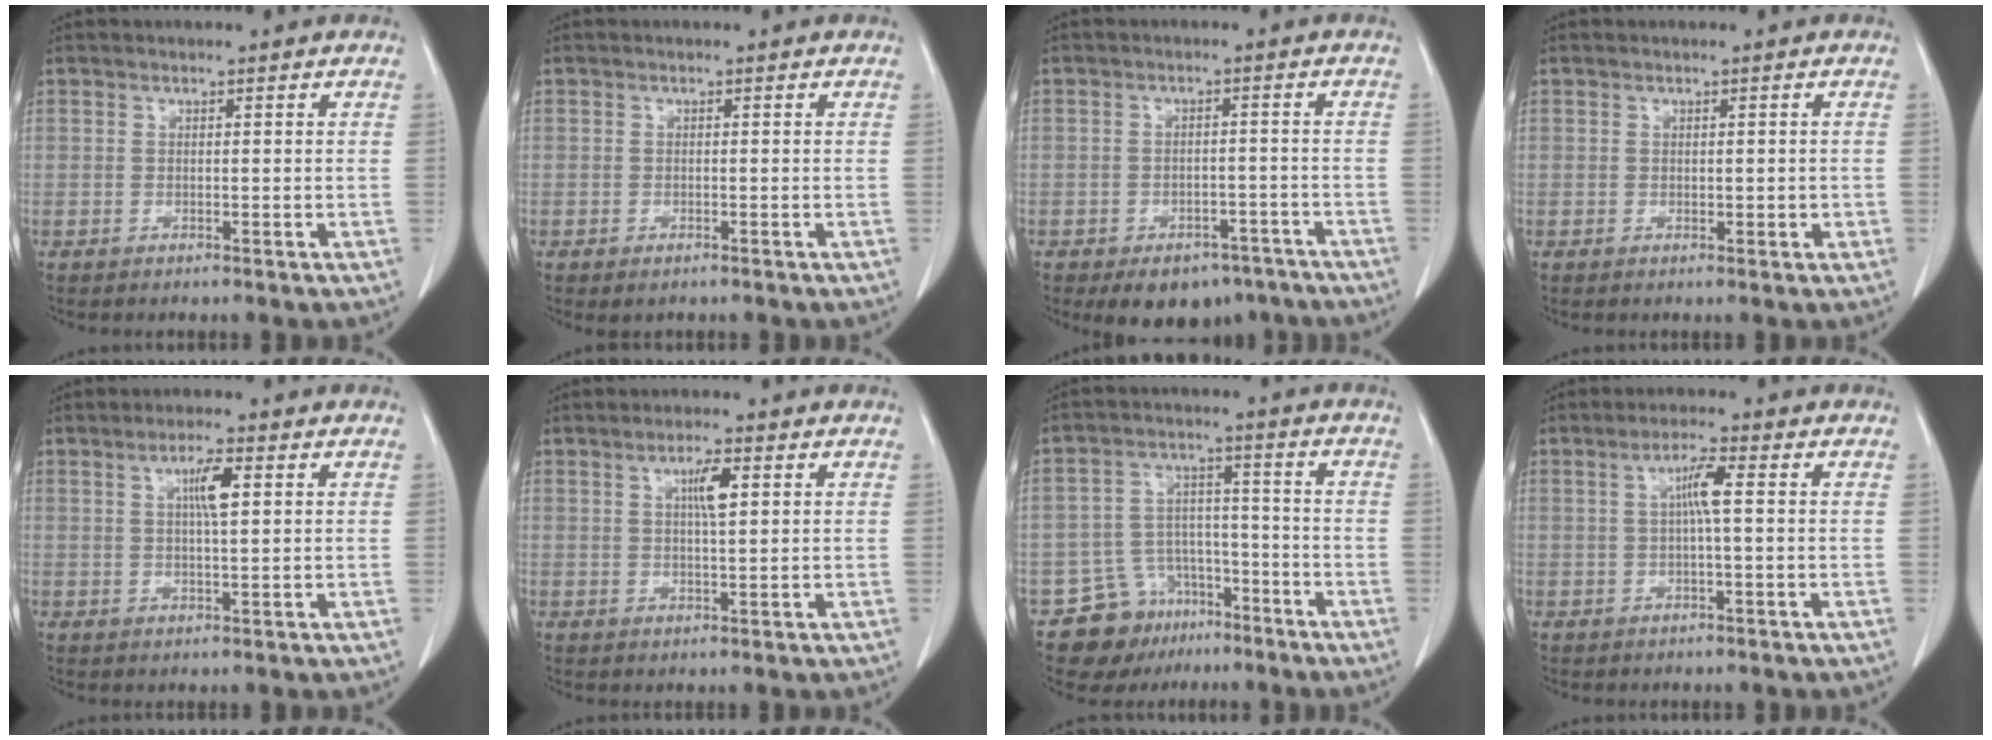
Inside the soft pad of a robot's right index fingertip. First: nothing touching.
{"total": 1.1, "force": [-0.7, 0.5, 0.7], "torque": [-0.011, -0.002, -0.006]}
{"total": 8.8, "force": [-6.4, 5.3, 3.0], "torque": [-0.020, 0.016, -0.083]}
{"total": 1.1, "force": [0.0, 0.7, 0.9], "torque": [-0.007, 0.003, 0.007]}
{"total": 4.2, "force": [1.3, 0.5, 4.0], "torque": [-0.071, 0.000, 0.021]}
{"total": 3.8, "force": [1.2, 0.5, 3.5], "torque": [-0.061, 0.000, 0.020]}
{"total": 9.5, "force": [-6.2, 6.8, 2.3], "torque": [-0.036, 0.034, -0.095]}
{"total": 3.8, "force": [0.5, 0.2, 3.8], "torque": [-0.069, 0.009, 0.007]}